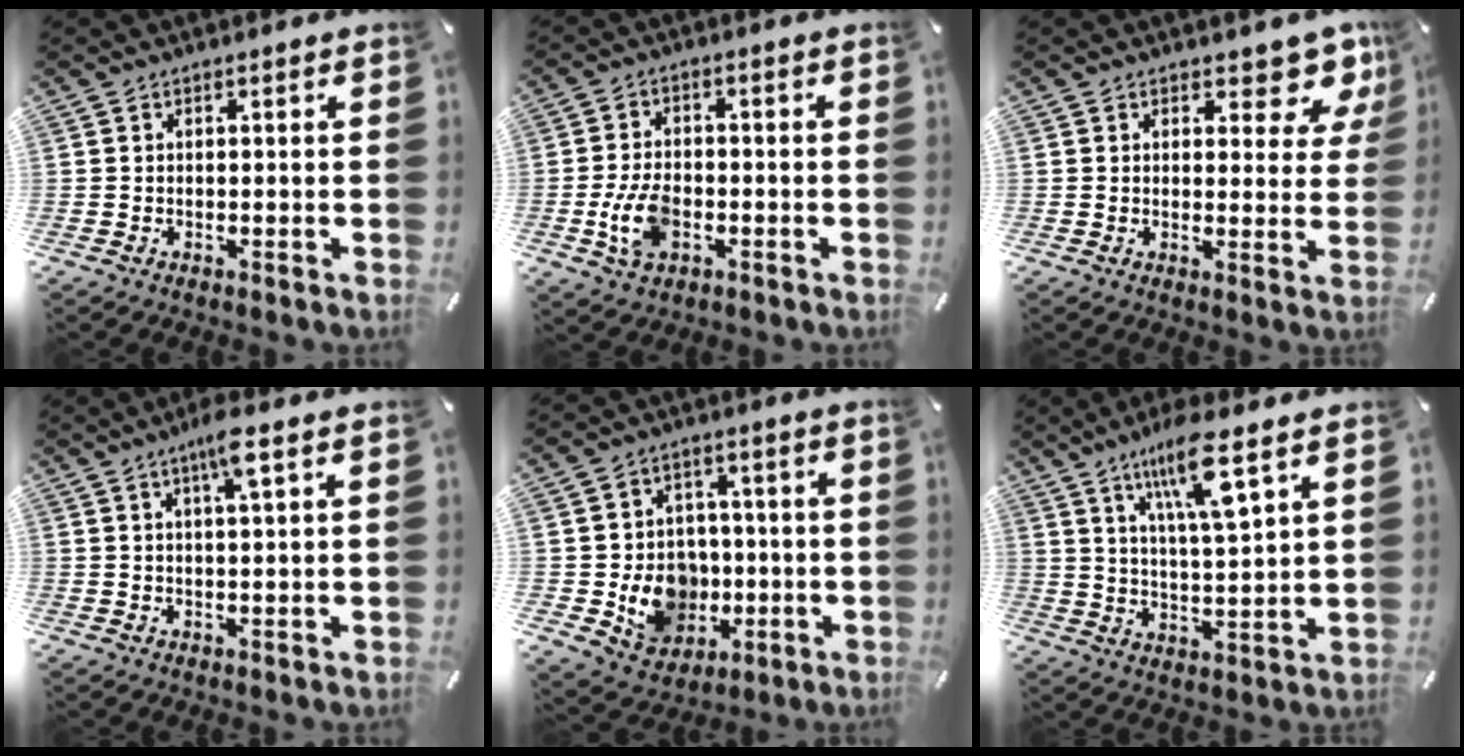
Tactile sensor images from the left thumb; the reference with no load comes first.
{"total": 8.8, "force": [-2.4, 5.6, 6.2], "torque": [-0.137, 0.009, -0.043]}
{"total": 8.2, "force": [6.0, 3.9, 3.8], "torque": [-0.021, -0.051, 0.099]}
{"total": 5.6, "force": [2.7, 0.7, 4.8], "torque": [-0.091, -0.001, 0.043]}
{"total": 12.5, "force": [-2.0, 11.4, 4.8], "torque": [-0.081, 0.013, -0.020]}
{"total": 12.5, "force": [7.6, 2.5, 9.6], "torque": [-0.178, -0.022, 0.129]}